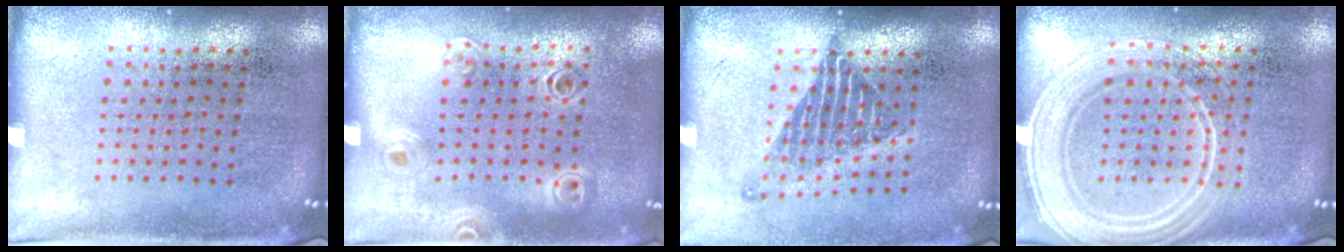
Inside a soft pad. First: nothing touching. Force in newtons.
{"total": 1.1, "press": 1.1, "slide": 0.2}
{"total": 1.2, "press": 1.0, "slide": 0.7}
{"total": 2.3, "press": 2.3, "slide": 0.4}